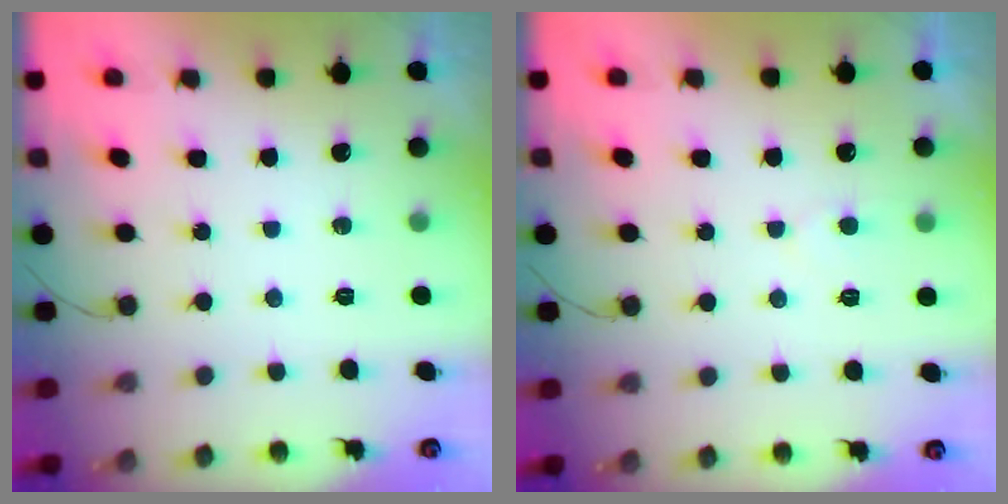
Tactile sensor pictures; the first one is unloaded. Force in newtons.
{"total": 3.9, "press": 3.9, "slide": 0.3}